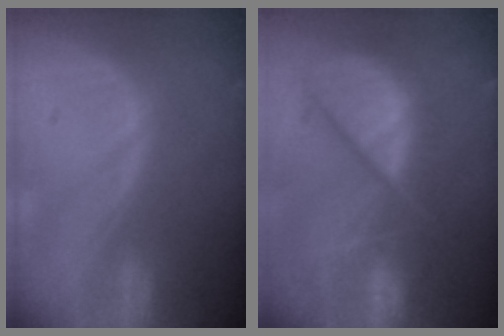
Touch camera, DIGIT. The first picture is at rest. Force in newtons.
{"total": 12.4, "press": 10.2, "slide": 7.1}